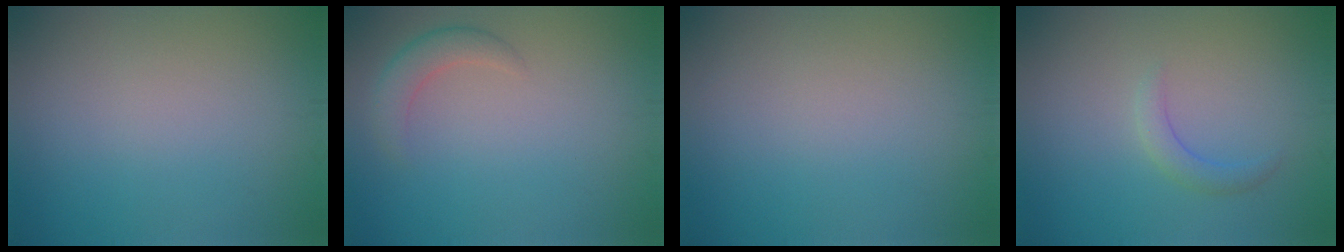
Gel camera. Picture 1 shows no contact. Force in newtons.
{"total": 2.1, "press": 2.1, "slide": 0.2}
{"total": 0.0}
{"total": 1.5, "press": 1.5, "slide": 0.2}